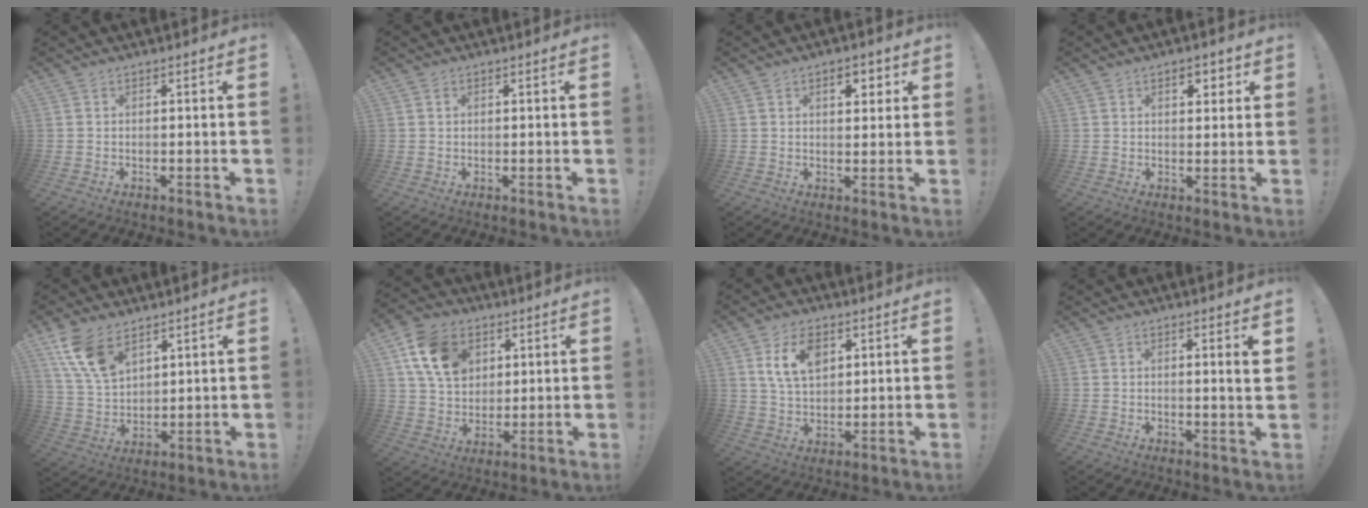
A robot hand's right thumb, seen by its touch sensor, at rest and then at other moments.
{"total": 0.7, "force": [0.4, 0.5, 0.2], "torque": [-0.004, 0.001, 0.007]}
{"total": 5.0, "force": [2.3, 2.8, 3.4], "torque": [-0.032, -0.007, 0.032]}
{"total": 3.7, "force": [1.9, 2.3, 2.3], "torque": [-0.023, -0.004, 0.028]}
{"total": 11.8, "force": [7.4, 6.3, 6.6], "torque": [-0.129, -0.035, 0.145]}
{"total": 15.5, "force": [6.4, 11.5, 8.1], "torque": [-0.127, -0.014, 0.130]}
{"total": 10.3, "force": [4.5, 6.4, 6.8], "torque": [-0.115, -0.003, 0.086]}
{"total": 3.8, "force": [1.4, -0.2, 3.5], "torque": [-0.044, -0.011, 0.016]}